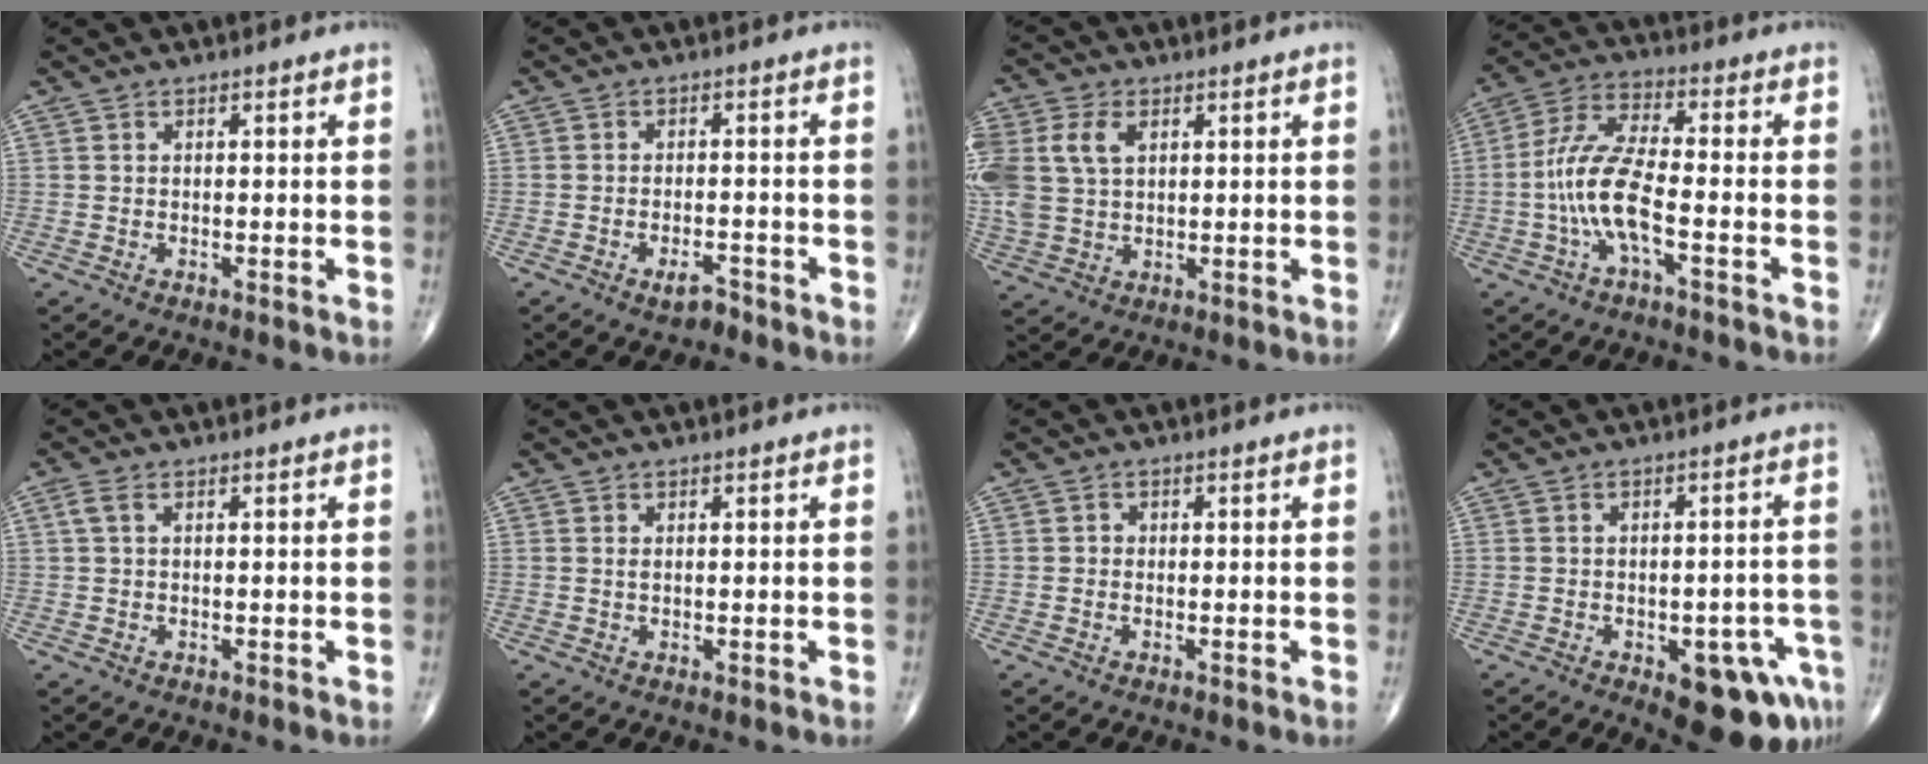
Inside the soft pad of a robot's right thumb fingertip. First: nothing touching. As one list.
[{"total": 3.0, "force": [-2.1, 1.2, 1.7], "torque": [-0.026, 0.011, -0.035]}, {"total": 12.1, "force": [3.0, 8.3, 8.2], "torque": [-0.204, 0.005, 0.064]}, {"total": 11.0, "force": [-2.9, 3.1, 10.1], "torque": [-0.228, 0.035, -0.059]}, {"total": 1.8, "force": [0.5, 0.9, 1.5], "torque": [-0.043, 0.015, 0.014]}, {"total": 0.5, "force": [0.2, 0.1, 0.5], "torque": [-0.015, -0.003, 0.005]}, {"total": 0.7, "force": [-0.2, 0.7, 0.2], "torque": [0.002, 0.003, -0.005]}, {"total": 12.2, "force": [-5.8, 5.3, 9.4], "torque": [-0.088, 0.028, -0.063]}]